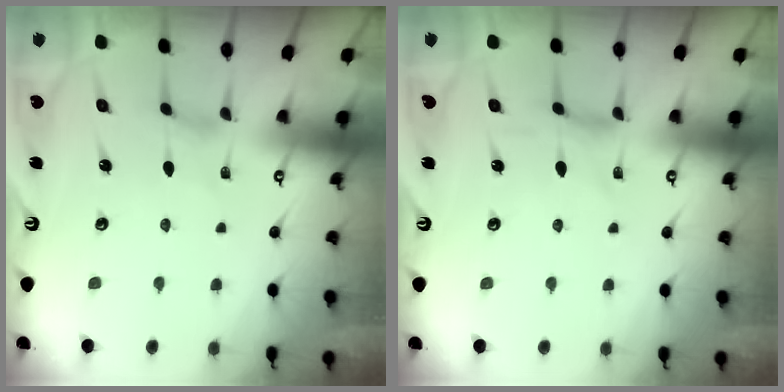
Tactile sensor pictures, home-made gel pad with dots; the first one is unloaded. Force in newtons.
{"total": 0.0}